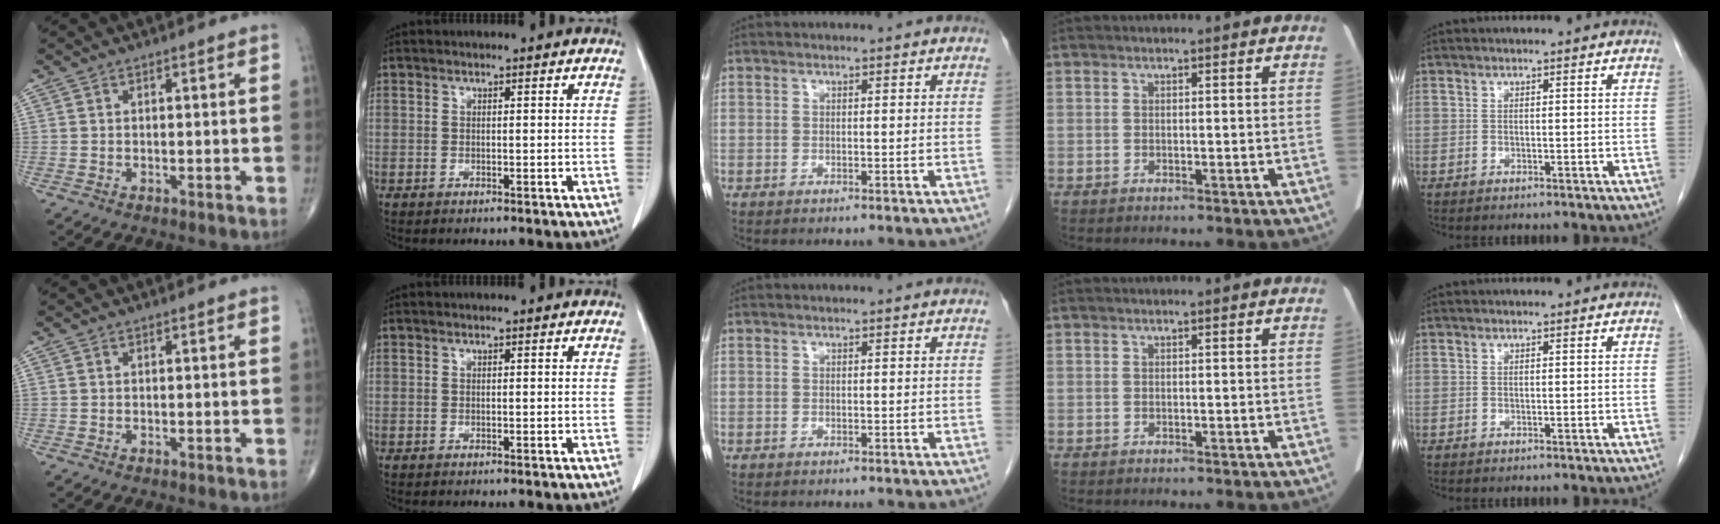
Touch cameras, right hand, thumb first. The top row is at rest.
{}